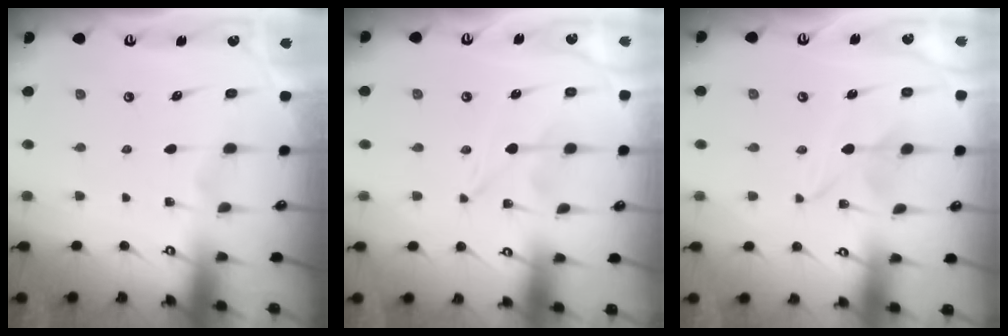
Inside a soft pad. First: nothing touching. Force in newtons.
{"total": 0.0}
{"total": 1.6, "press": 1.6, "slide": 0.2}